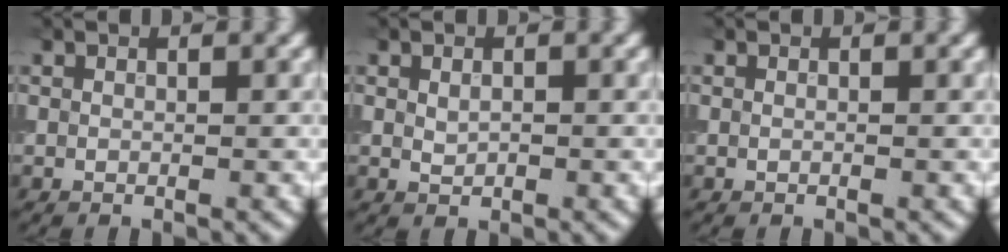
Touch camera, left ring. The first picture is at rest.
{"total": 1.0, "force": [0.0, 0.7, 0.7], "torque": [-0.013, -0.003, 0.002]}
{"total": 0.0}